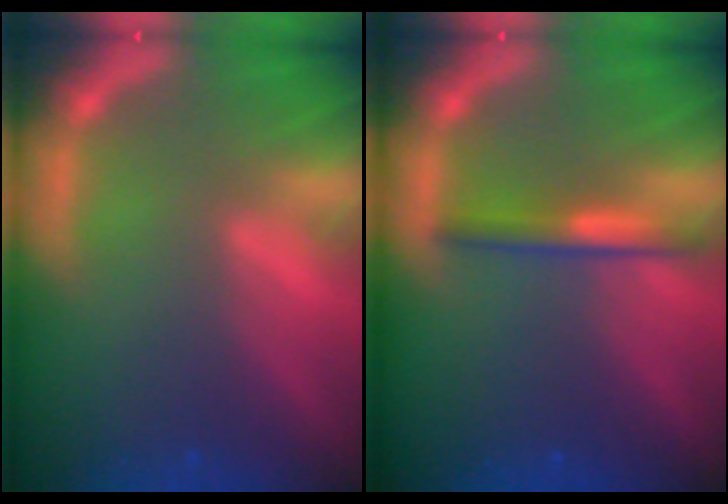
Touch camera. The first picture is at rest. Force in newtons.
{"total": 2.4}